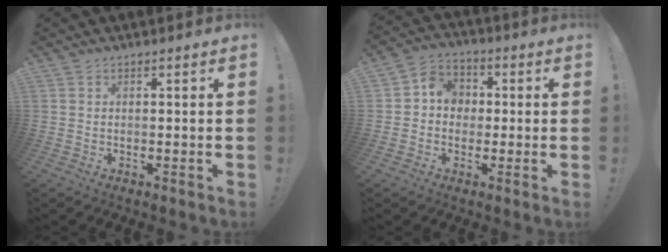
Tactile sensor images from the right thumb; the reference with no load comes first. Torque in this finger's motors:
{"motor_torque": [0.05, 0.13, 0.09, 0.19, 0.05]}